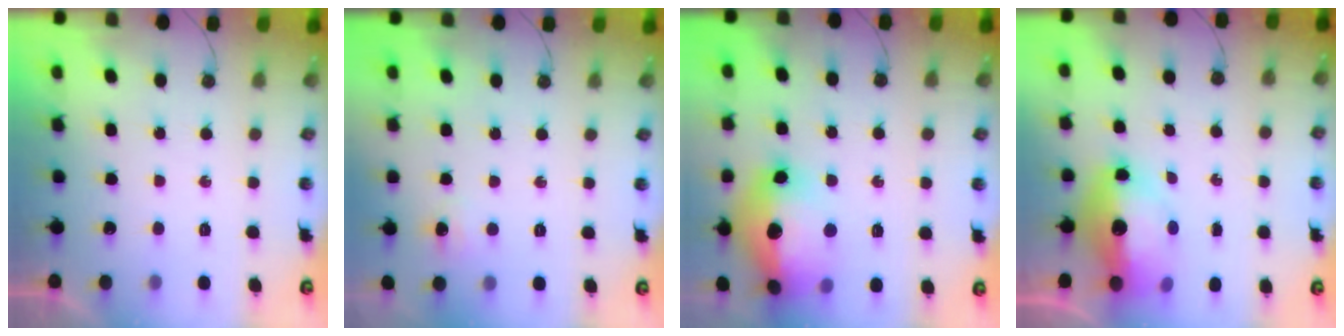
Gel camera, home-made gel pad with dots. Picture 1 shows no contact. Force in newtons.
{"total": 4.2, "press": 4.1, "slide": 0.9}
{"total": 21.4, "press": 21.3, "slide": 1.8}
{"total": 11.8, "press": 11.7, "slide": 1.3}